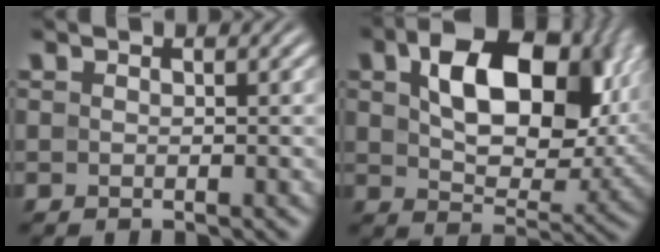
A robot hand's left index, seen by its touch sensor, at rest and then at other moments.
{"total": 12.6, "force": [3.4, 7.6, 9.4], "torque": [-0.142, -0.001, 0.064]}